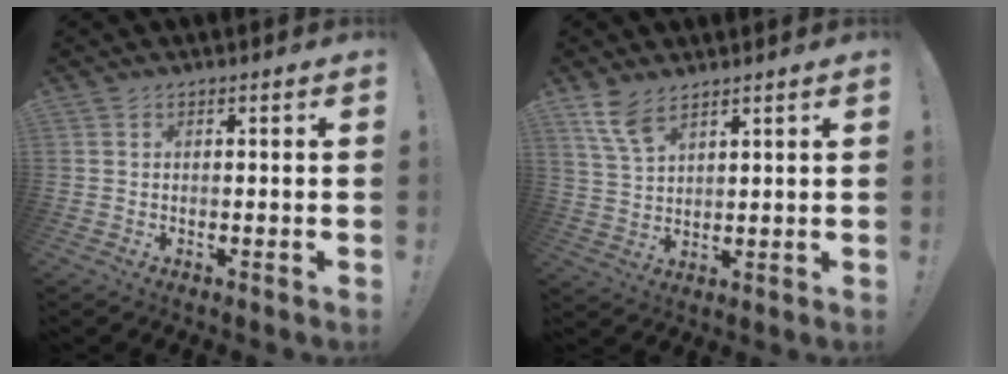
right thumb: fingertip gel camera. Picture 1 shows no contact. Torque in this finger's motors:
{"motor_torque": [0.01, 0.03, 0.04, 0.38, 0.01]}